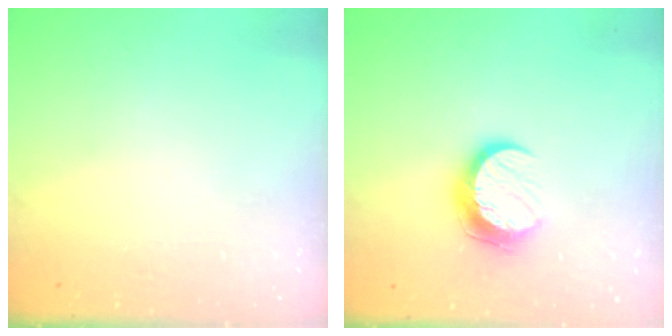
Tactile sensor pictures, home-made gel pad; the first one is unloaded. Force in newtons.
{"total": 10.0, "press": 10.0, "slide": 0.9}